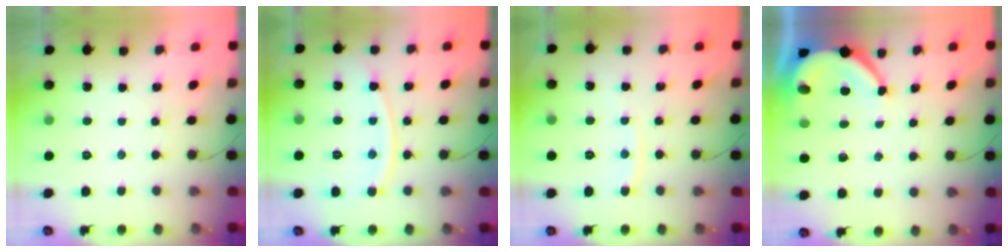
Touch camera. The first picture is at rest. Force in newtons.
{"total": 12.0, "press": 11.9, "slide": 1.3}
{"total": 3.9, "press": 3.9, "slide": 0.3}
{"total": 6.4, "press": 6.3, "slide": 0.7}